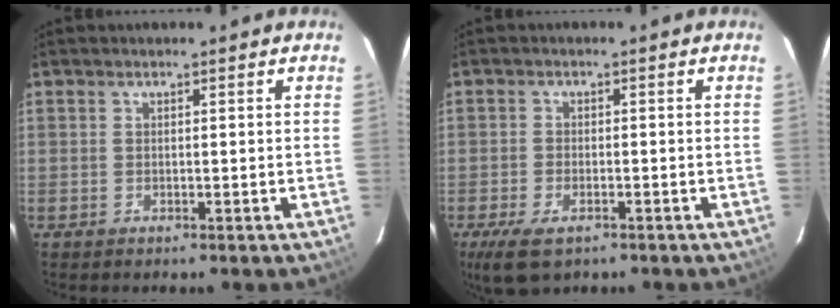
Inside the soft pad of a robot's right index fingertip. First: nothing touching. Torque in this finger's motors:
{"motor_torque": [0.56, -0.47, 0.12, 0.02]}